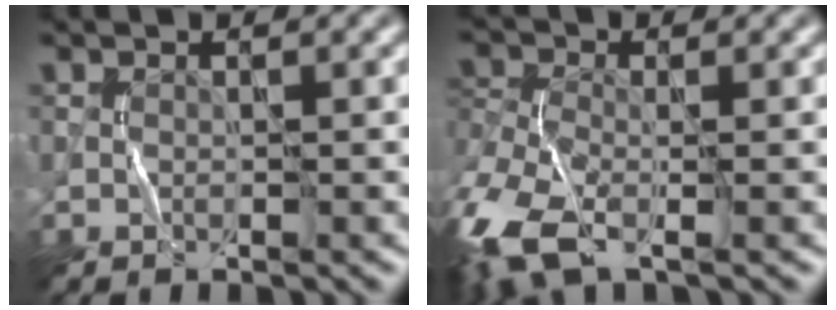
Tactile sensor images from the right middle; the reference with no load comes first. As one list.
[{"total": 8.3, "force": [-4.3, 3.8, 5.9], "torque": [-0.149, -0.024, -0.096]}]